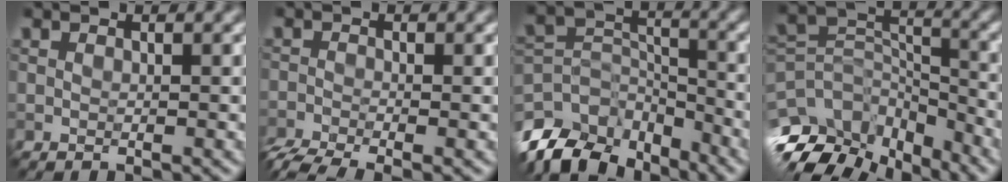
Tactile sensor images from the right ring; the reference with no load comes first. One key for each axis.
{"total": 4.4, "fx": -3.8, "fy": 1.0, "fz": 2.0, "tx": -0.023, "ty": -0.009, "tz": -0.056}
{"total": 9.2, "fx": -7.7, "fy": 4.1, "fz": 3.1, "tx": -0.057, "ty": 0.001, "tz": -0.141}
{"total": 11.7, "fx": -9.6, "fy": 5.4, "fz": 3.8, "tx": -0.083, "ty": 0.014, "tz": -0.159}